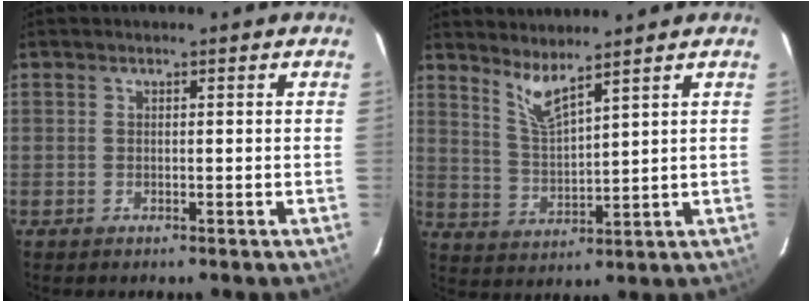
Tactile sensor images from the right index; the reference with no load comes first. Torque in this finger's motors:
{"motor_torque": [-0.18, 0.28, 0.04, 0.03]}